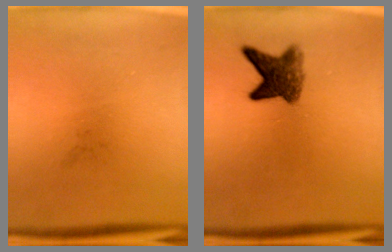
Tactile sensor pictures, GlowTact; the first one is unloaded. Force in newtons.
{"total": 6.0}